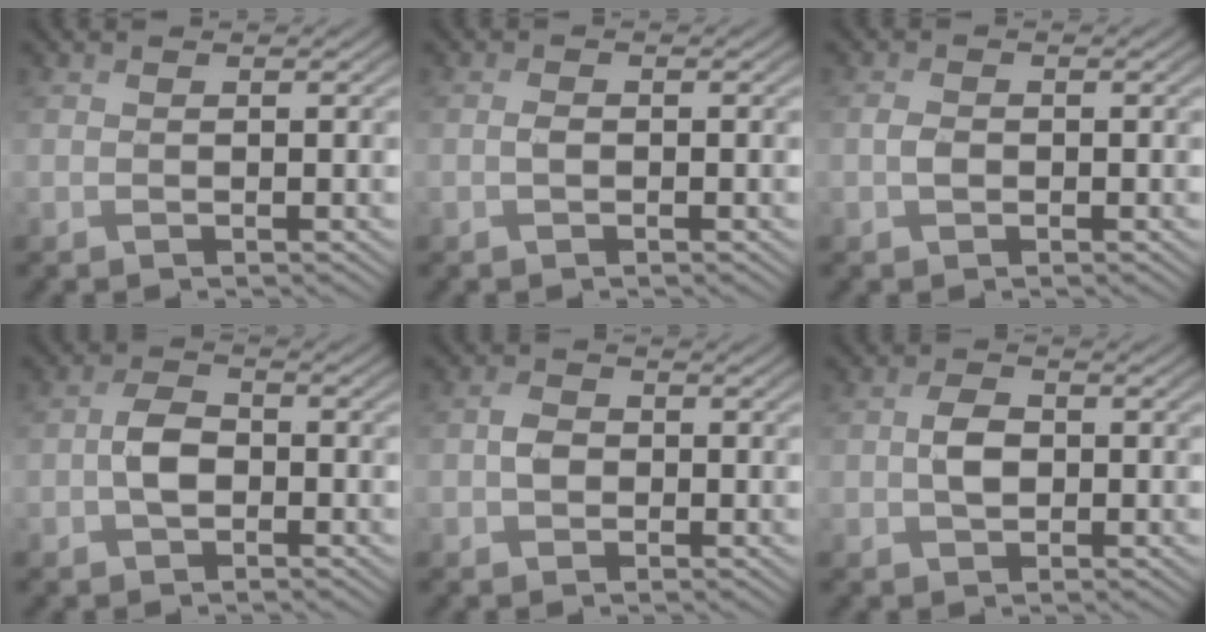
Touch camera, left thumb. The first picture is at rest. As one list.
[{"total": 0.9, "force": [-0.3, 0.5, 0.7], "torque": [-0.015, 0.002, -0.007]}, {"total": 1.3, "force": [-0.4, 0.9, 0.8], "torque": [-0.021, 0.000, -0.010]}, {"total": 3.6, "force": [-1.1, 2.4, 2.5], "torque": [-0.049, 0.007, -0.027]}, {"total": 2.2, "force": [-0.5, 1.8, 1.1], "torque": [-0.024, 0.001, -0.017]}, {"total": 2.7, "force": [-0.3, 1.9, 2.0], "torque": [-0.041, 0.001, -0.009]}]